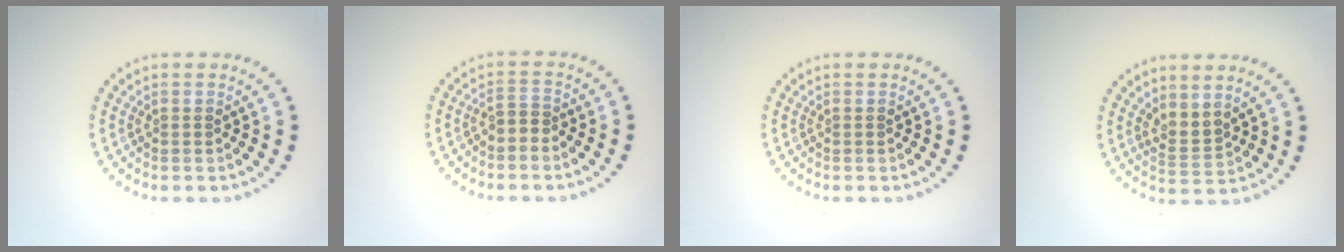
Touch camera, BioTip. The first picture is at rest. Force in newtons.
{"total": 1.1, "press": 0.9, "slide": 0.7}
{"total": 0.0}
{"total": 2.1, "press": 1.5, "slide": 1.5}